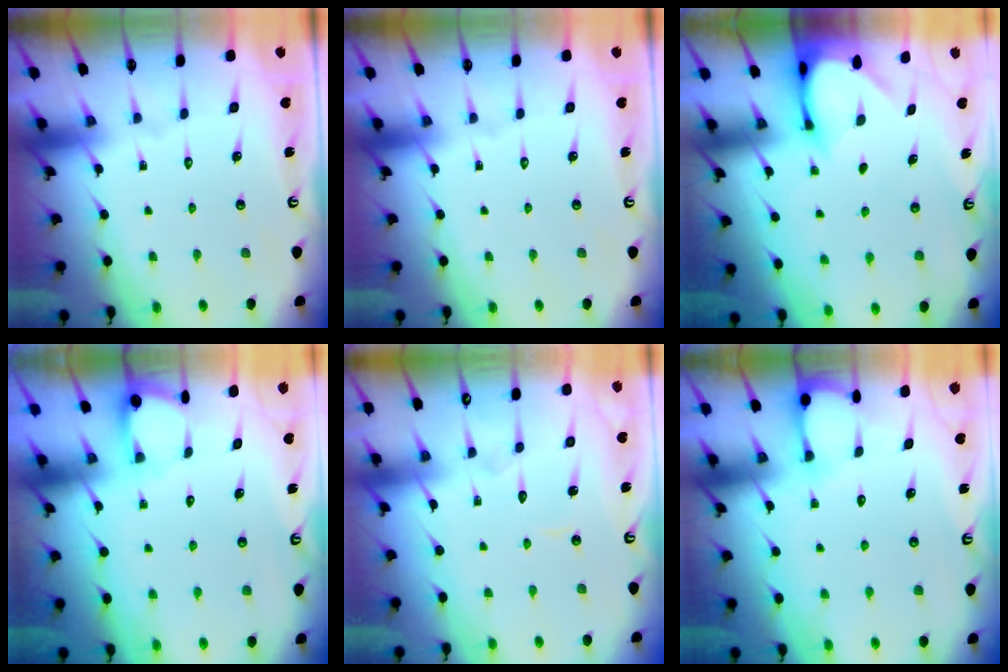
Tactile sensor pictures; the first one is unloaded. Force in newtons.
{"total": 0.0}
{"total": 2.9, "press": 2.9, "slide": 0.3}
{"total": 1.8, "press": 1.8, "slide": 0.1}
{"total": 2.9, "press": 2.9, "slide": 0.2}
{"total": 3.3, "press": 3.2, "slide": 0.3}